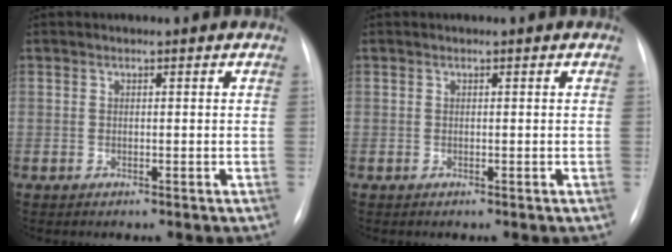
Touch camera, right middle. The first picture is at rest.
{"total": 0.0}